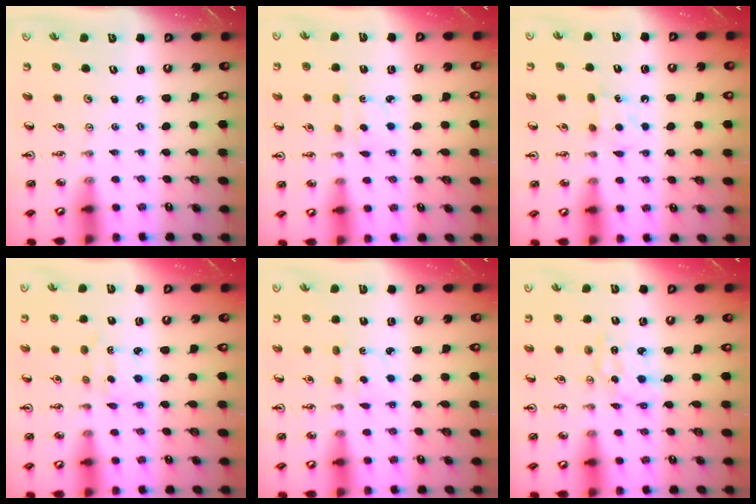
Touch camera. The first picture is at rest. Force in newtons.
{"total": 2.7, "press": 2.6, "slide": 0.5}
{"total": 7.1, "press": 7.0, "slide": 0.8}
{"total": 2.2, "press": 2.1, "slide": 0.5}
{"total": 2.7, "press": 2.6, "slide": 0.5}
{"total": 1.8, "press": 1.8, "slide": 0.1}